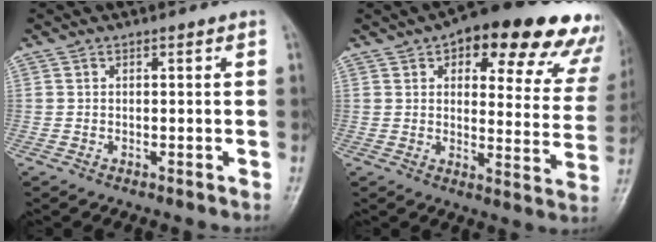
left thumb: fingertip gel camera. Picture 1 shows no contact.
{"total": 24.4, "force": [15.6, 9.6, 16.1], "torque": [-0.157, -0.033, 0.179]}